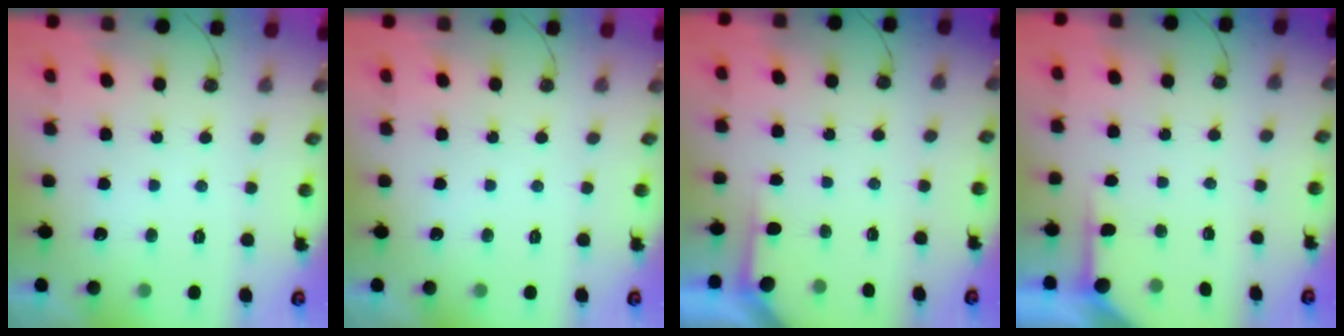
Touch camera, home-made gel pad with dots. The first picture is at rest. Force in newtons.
{"total": 0.0}
{"total": 1.7, "press": 1.7, "slide": 0.2}
{"total": 3.9, "press": 3.9, "slide": 0.3}